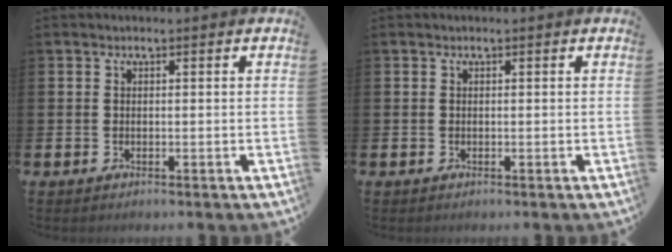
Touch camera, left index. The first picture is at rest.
{"total": 0.0}